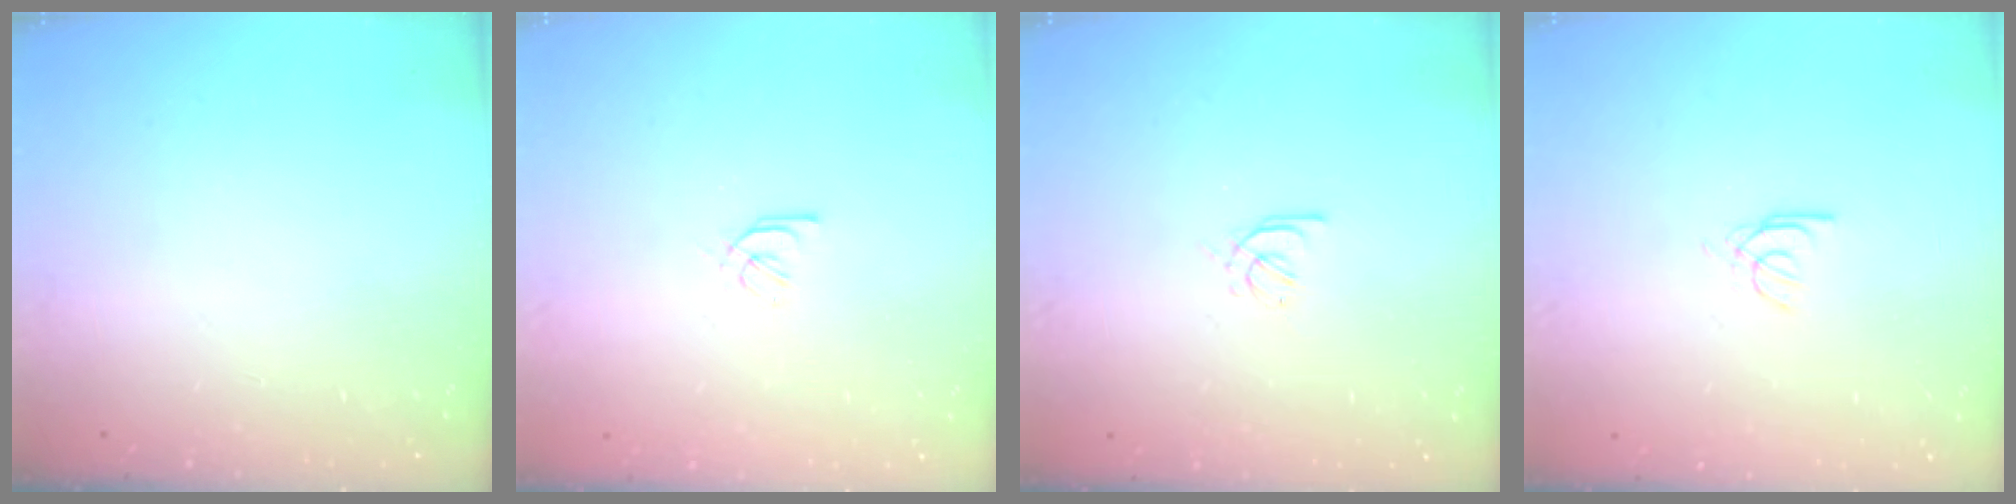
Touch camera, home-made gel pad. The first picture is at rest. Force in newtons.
{"total": 1.8, "press": 1.8, "slide": 0.4}
{"total": 2.4, "press": 2.3, "slide": 0.6}
{"total": 2.4, "press": 2.4, "slide": 0.3}